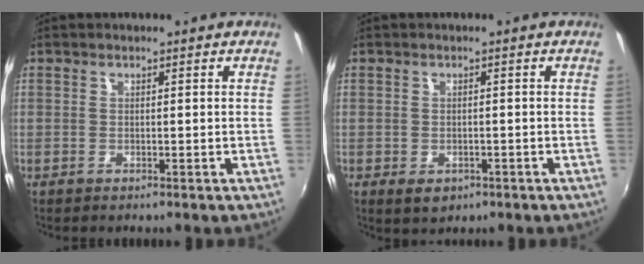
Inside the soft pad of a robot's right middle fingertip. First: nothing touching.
{"total": 3.2, "force": [-1.4, 2.2, 1.8], "torque": [-0.034, -0.008, -0.015]}